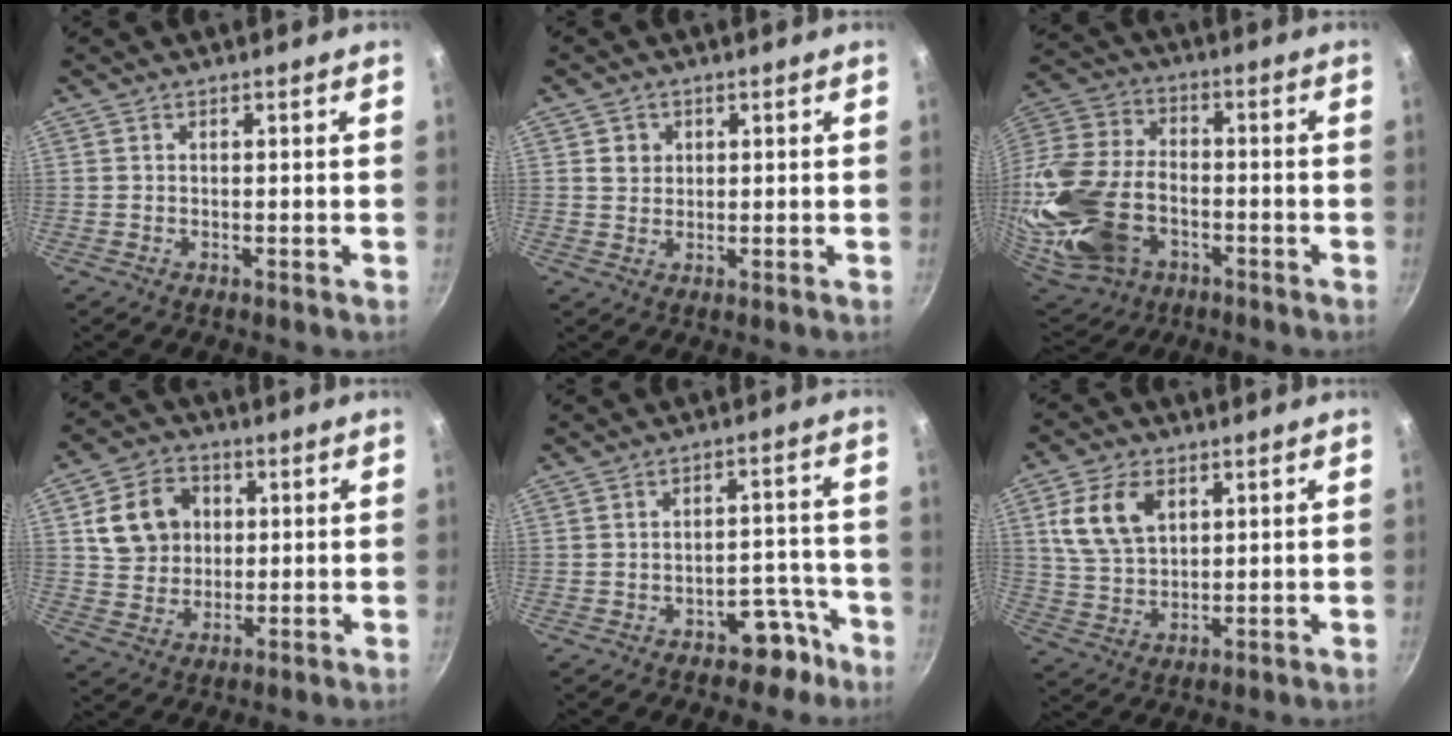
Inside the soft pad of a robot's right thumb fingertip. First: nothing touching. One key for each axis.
{"total": 3.1, "fx": 1.0, "fy": 2.8, "fz": 1.0, "tx": -0.001, "ty": -0.003, "tz": 0.017}
{"total": 29.7, "fx": -8.2, "fy": 19.9, "fz": 20.5, "tx": -0.539, "ty": -0.002, "tz": -0.142}
{"total": 11.6, "fx": 2.6, "fy": 9.7, "fz": 5.8, "tx": -0.073, "ty": 0.005, "tz": 0.047}
{"total": 7.0, "fx": -4.6, "fy": 4.1, "fz": 3.3, "tx": -0.015, "ty": 0.057, "tz": -0.063}
{"total": 10.8, "fx": 4.0, "fy": 6.9, "fz": 7.2, "tx": -0.126, "ty": -0.007, "tz": 0.082}